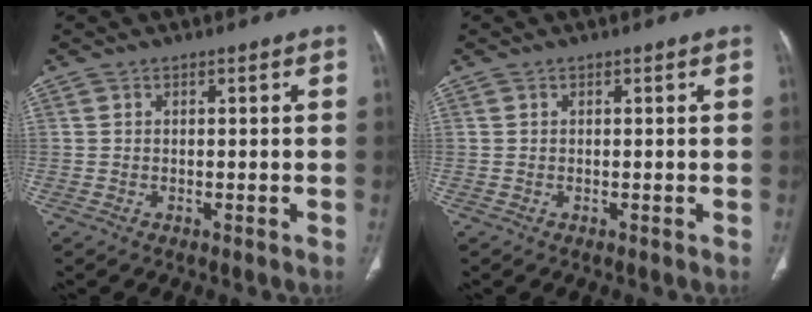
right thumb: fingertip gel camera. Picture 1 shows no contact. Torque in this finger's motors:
{"motor_torque": [0.41, -0.34, -0.13, -0.13, 0.04]}